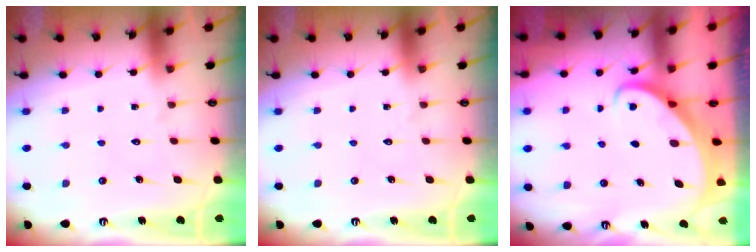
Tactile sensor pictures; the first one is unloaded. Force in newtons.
{"total": 0.0}
{"total": 2.5, "press": 2.5, "slide": 0.3}